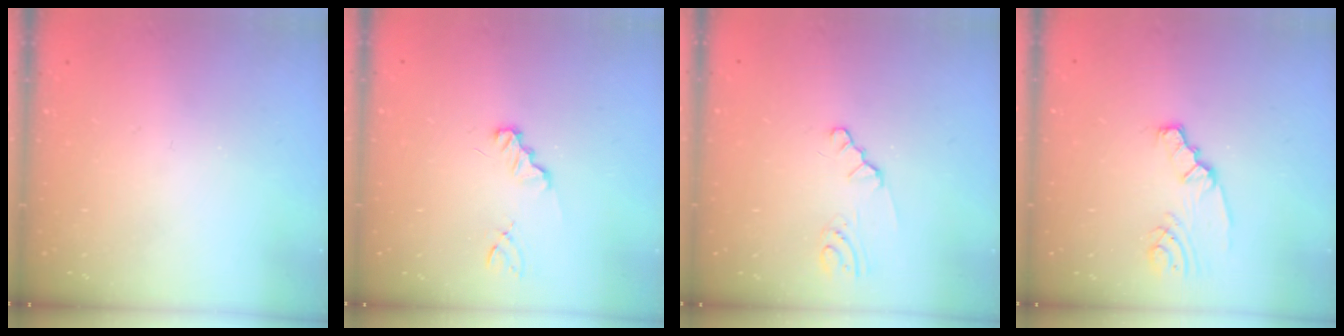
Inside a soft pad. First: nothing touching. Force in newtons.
{"total": 1.2, "press": 1.2, "slide": 0.1}
{"total": 0.8, "press": 0.8, "slide": 0.2}
{"total": 2.2, "press": 2.1, "slide": 0.5}